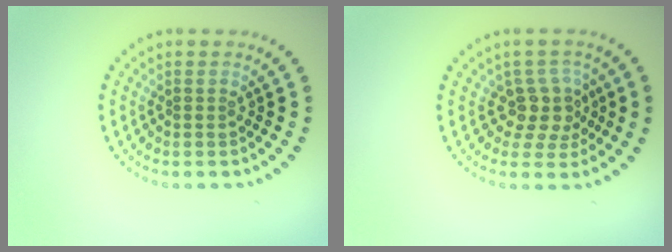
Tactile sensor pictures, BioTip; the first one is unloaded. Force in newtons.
{"total": 2.9, "press": 2.4, "slide": 1.7}